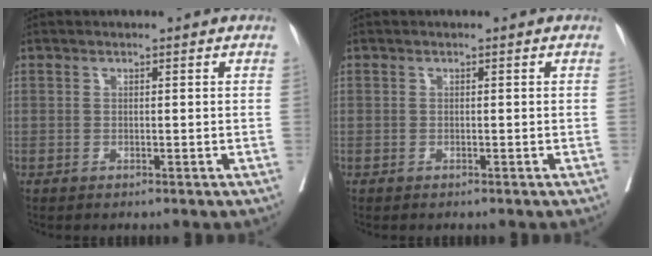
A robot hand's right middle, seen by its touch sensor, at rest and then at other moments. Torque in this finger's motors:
{"motor_torque": [0.21, -0.38, 0.02, 0.00]}